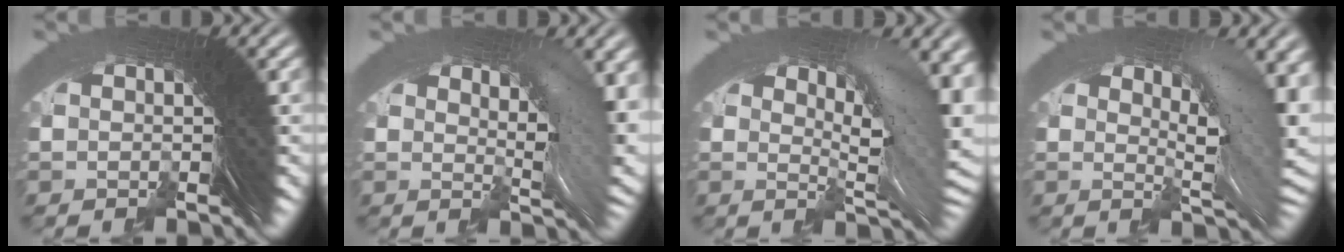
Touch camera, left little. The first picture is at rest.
{"total": 5.1, "force": [0.8, 1.0, 4.9], "torque": [-0.042, -0.002, 0.016]}
{"total": 6.2, "force": [0.9, 1.7, 5.9], "torque": [-0.051, 0.002, 0.015]}
{"total": 5.7, "force": [0.8, 1.3, 5.5], "torque": [-0.046, 0.003, 0.011]}